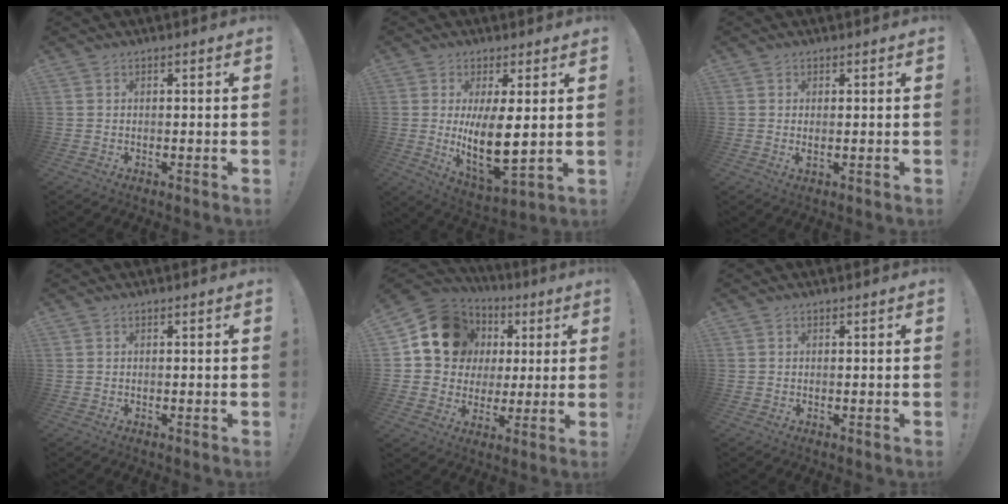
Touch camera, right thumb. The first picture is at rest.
{"total": 12.6, "force": [1.6, 5.2, 11.4], "torque": [-0.208, -0.031, 0.031]}
{"total": 1.4, "force": [0.6, 0.1, 1.3], "torque": [-0.017, -0.004, 0.007]}
{"total": 0.0}
{"total": 16.0, "force": [5.2, 13.7, 6.5], "torque": [-0.082, -0.016, 0.117]}
{"total": 0.0}